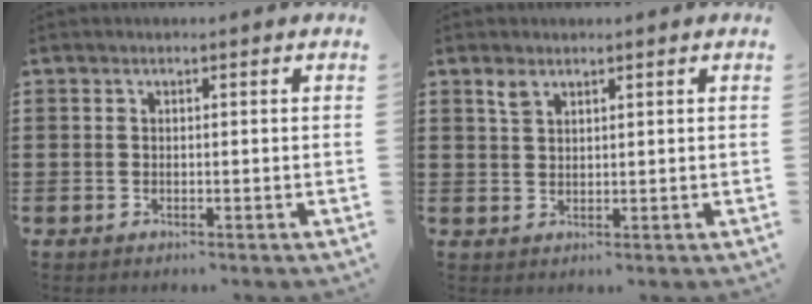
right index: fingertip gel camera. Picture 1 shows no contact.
{"total": 2.1, "force": [1.6, 0.9, 1.0], "torque": [-0.023, 0.002, 0.030]}